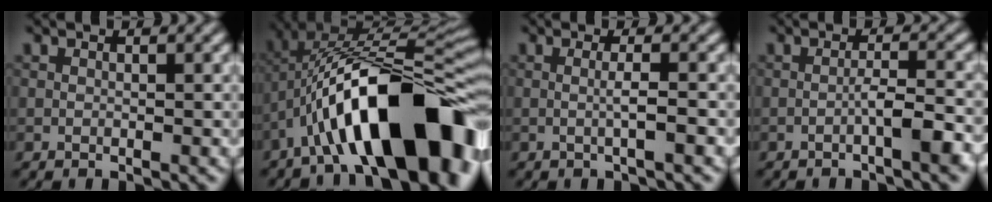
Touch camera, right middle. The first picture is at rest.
{"total": 15.4, "force": [-5.7, 5.4, 13.3], "torque": [-0.198, 0.031, -0.084]}
{"total": 1.5, "force": [-0.4, 0.0, 1.5], "torque": [-0.033, 0.014, -0.006]}
{"total": 3.1, "force": [-1.7, 0.1, 2.6], "torque": [-0.049, 0.026, -0.028]}